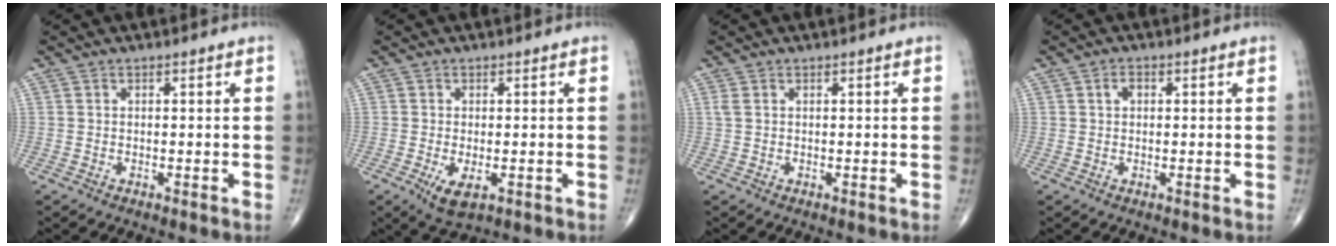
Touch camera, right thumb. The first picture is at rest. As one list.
[{"total": 4.2, "force": [-1.4, 1.8, 3.5], "torque": [-0.063, -0.010, -0.017]}, {"total": 0.9, "force": [0.3, 0.5, 0.7], "torque": [-0.022, 0.010, 0.013]}, {"total": 1.6, "force": [0.4, 1.1, 1.1], "torque": [-0.017, 0.006, 0.007]}]